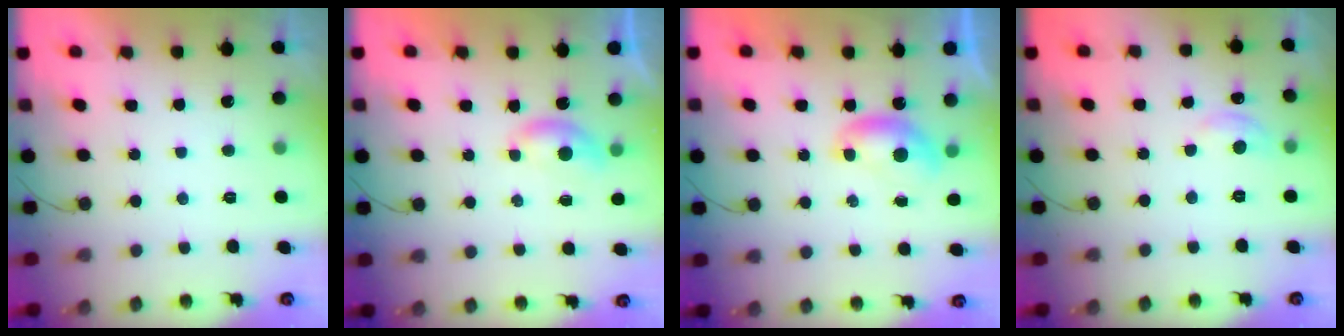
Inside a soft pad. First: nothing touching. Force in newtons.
{"total": 3.8, "press": 3.8, "slide": 0.4}
{"total": 6.5, "press": 6.4, "slide": 0.9}
{"total": 6.2, "press": 6.2, "slide": 0.5}